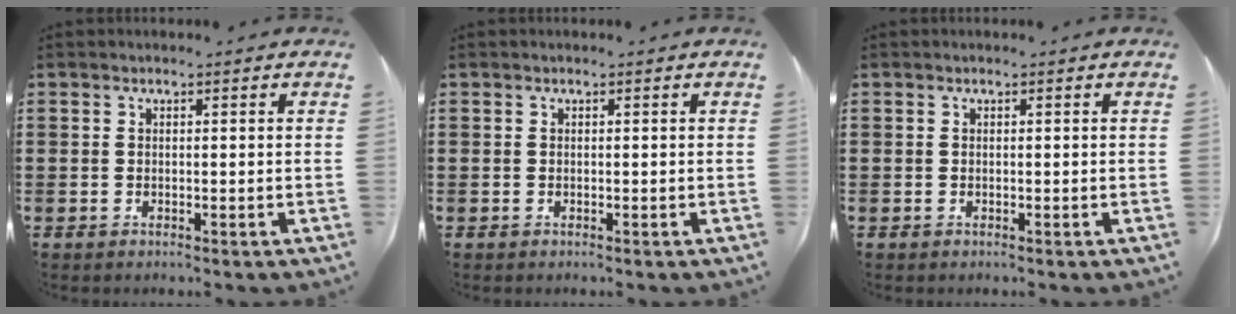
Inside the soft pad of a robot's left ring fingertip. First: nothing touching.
{"total": 0.0}
{"total": 0.0}